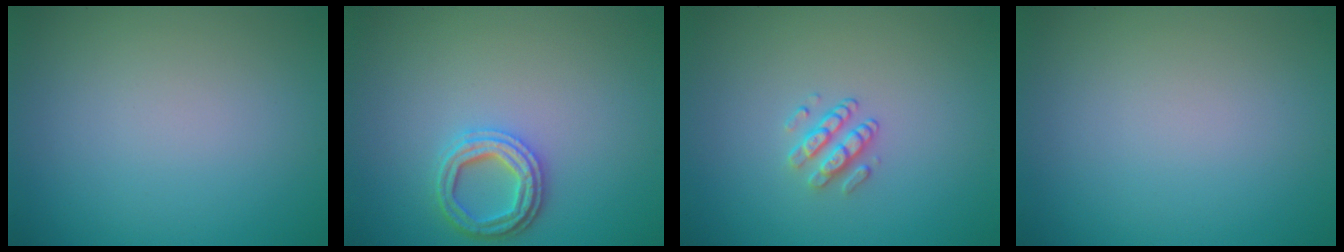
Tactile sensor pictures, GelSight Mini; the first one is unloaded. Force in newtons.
{"total": 3.1, "press": 2.8, "slide": 1.3}
{"total": 1.8, "press": 1.3, "slide": 1.2}
{"total": 0.0}